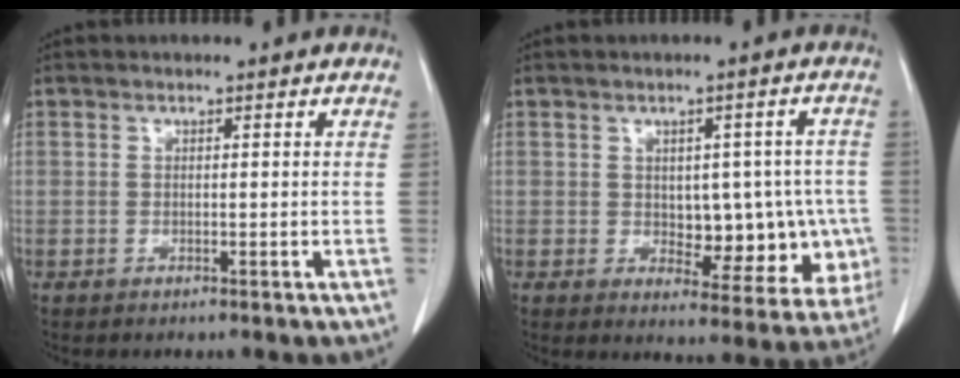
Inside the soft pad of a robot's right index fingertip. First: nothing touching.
{"total": 11.0, "force": [-1.1, 6.1, 9.1], "torque": [-0.094, 0.018, 0.006]}